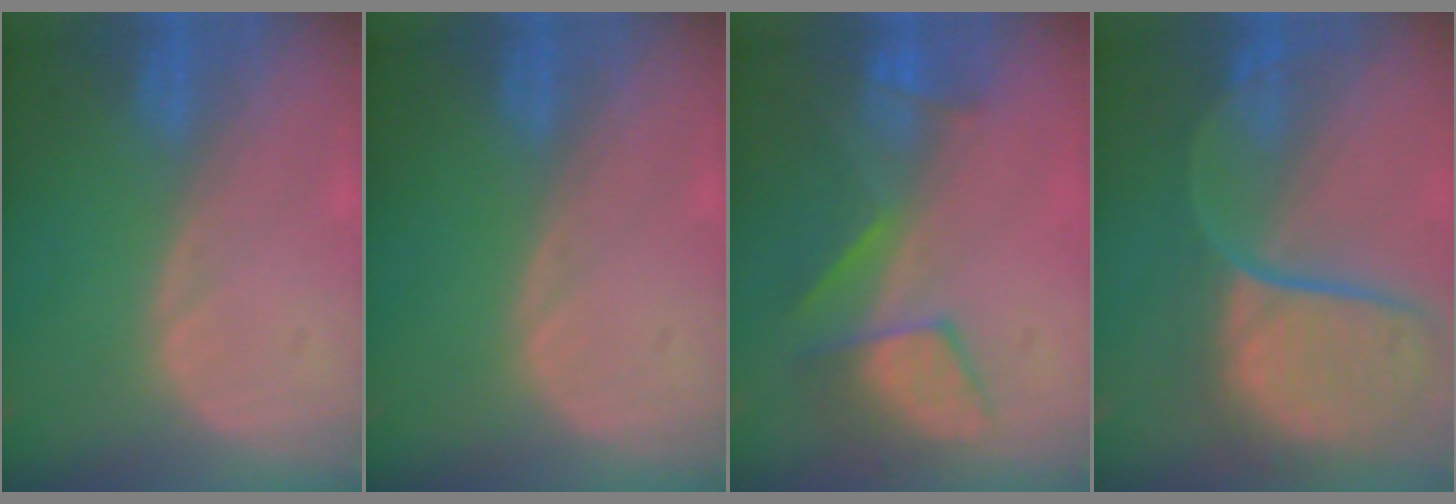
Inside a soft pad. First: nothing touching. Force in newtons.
{"total": 0.0}
{"total": 7.7, "press": 7.3, "slide": 2.6}
{"total": 12.1, "press": 9.9, "slide": 7.0}